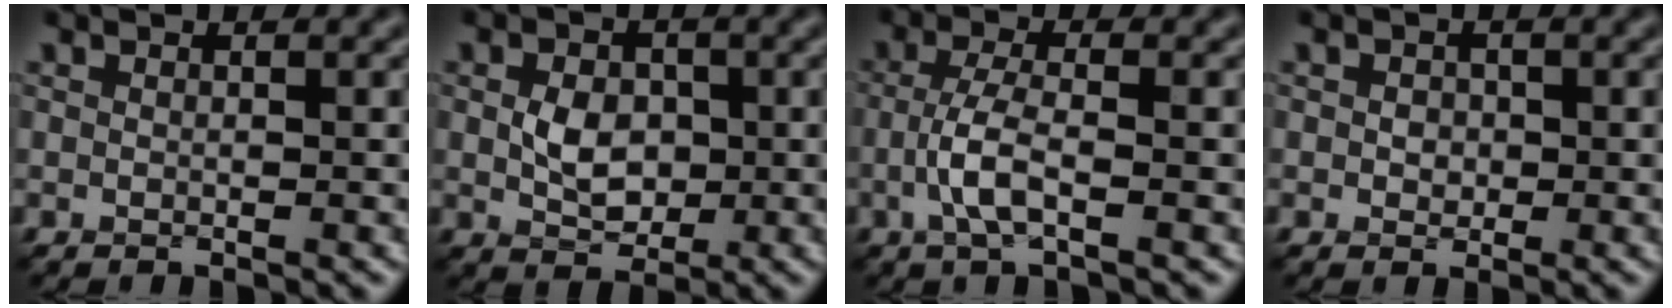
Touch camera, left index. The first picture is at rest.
{"total": 3.4, "force": [-0.1, 2.5, 2.4], "torque": [-0.050, -0.003, -0.006]}
{"total": 3.3, "force": [-1.2, 0.8, 2.9], "torque": [-0.068, 0.004, -0.033]}
{"total": 1.4, "force": [-0.1, 1.1, 0.8], "torque": [-0.013, -0.001, -0.004]}